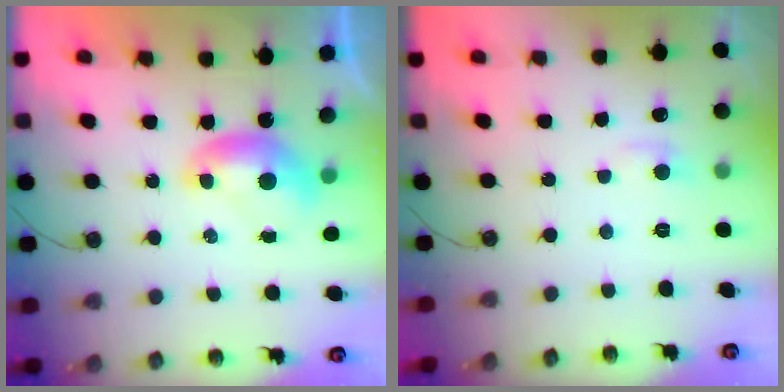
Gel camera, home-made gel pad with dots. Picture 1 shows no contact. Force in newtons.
{"total": 0.9, "press": 0.6, "slide": 0.7}